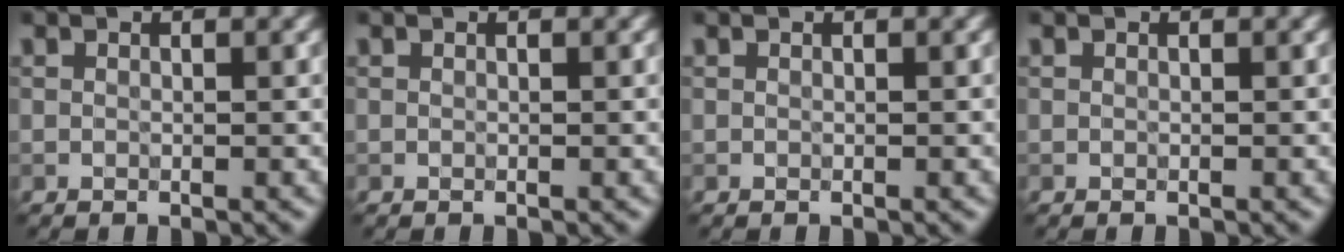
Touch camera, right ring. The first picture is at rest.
{"total": 0.0}
{"total": 0.0}
{"total": 0.0}